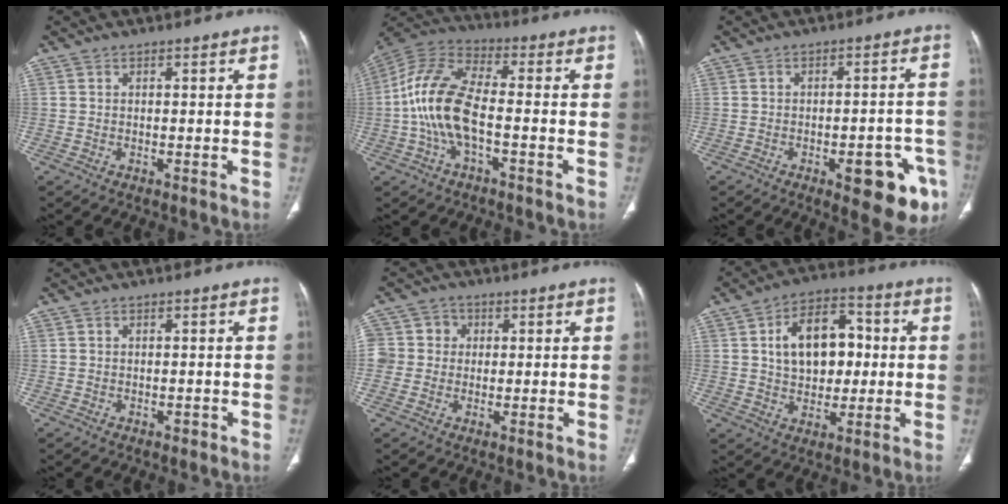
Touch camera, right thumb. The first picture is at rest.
{"total": 13.3, "force": [-2.4, 5.9, 11.7], "torque": [-0.255, 0.036, -0.052]}
{"total": 12.5, "force": [-5.5, 4.6, 10.2], "torque": [-0.093, 0.025, -0.059]}
{"total": 0.6, "force": [-0.4, 0.4, 0.3], "torque": [-0.002, 0.001, -0.005]}
{"total": 5.9, "force": [0.6, 5.7, 1.4], "torque": [-0.002, 0.013, 0.008]}
{"total": 13.6, "force": [1.8, 9.1, 9.9], "torque": [-0.121, 0.018, 0.028]}